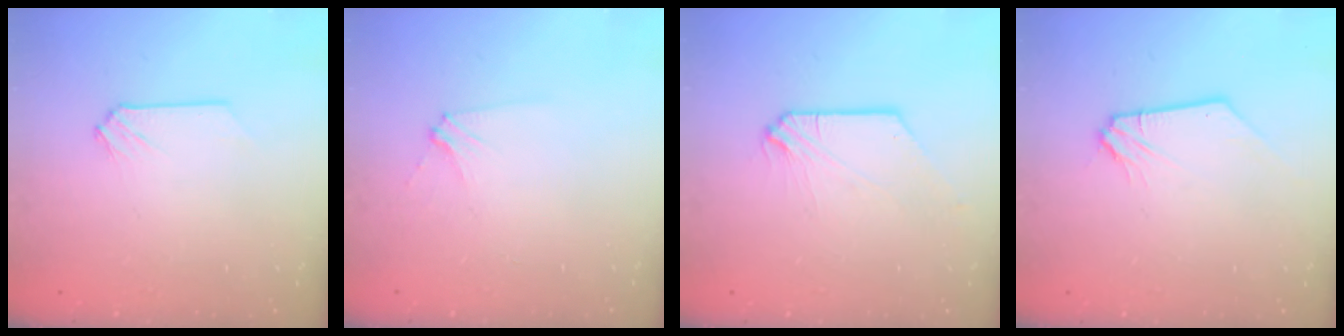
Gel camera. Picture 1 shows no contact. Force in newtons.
{"total": 2.8, "press": 2.8, "slide": 0.4}
{"total": 0.0}
{"total": 1.4, "press": 1.3, "slide": 0.3}